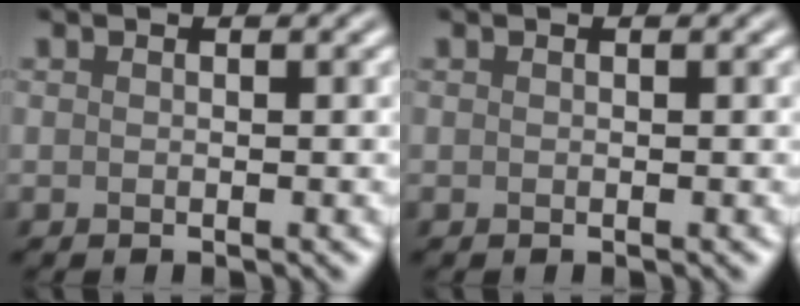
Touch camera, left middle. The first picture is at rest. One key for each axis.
{"total": 0.0}